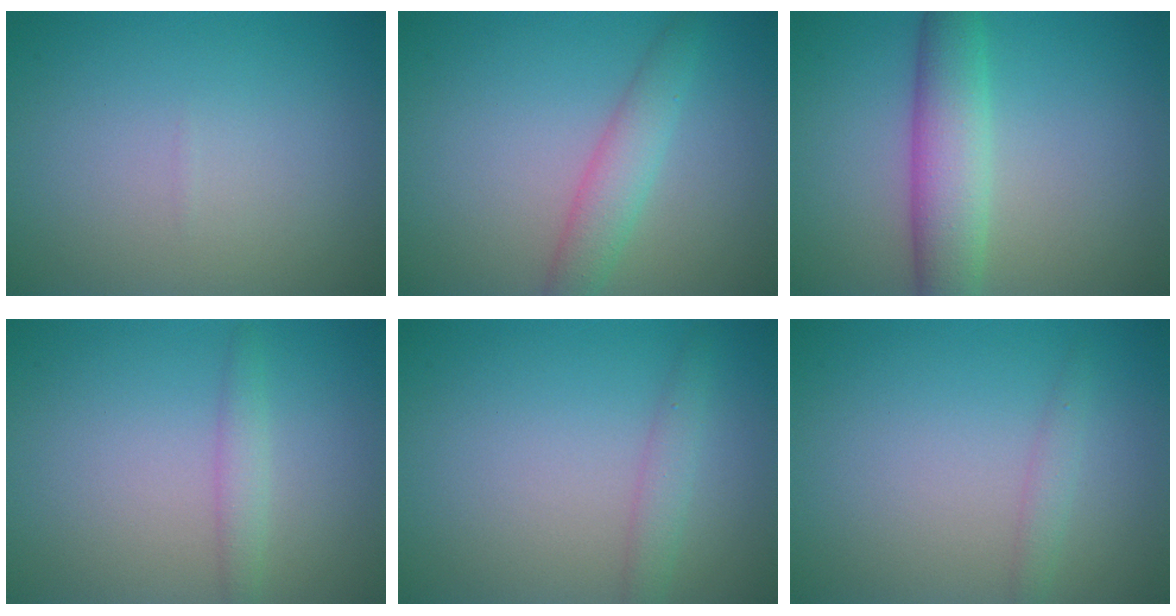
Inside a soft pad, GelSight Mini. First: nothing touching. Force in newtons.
{"total": 3.0, "press": 3.0, "slide": 0.1}
{"total": 5.2, "press": 5.2, "slide": 0.1}
{"total": 1.5, "press": 1.5, "slide": 0.0}
{"total": 1.7, "press": 1.7, "slide": 0.1}
{"total": 1.2, "press": 1.2, "slide": 0.0}